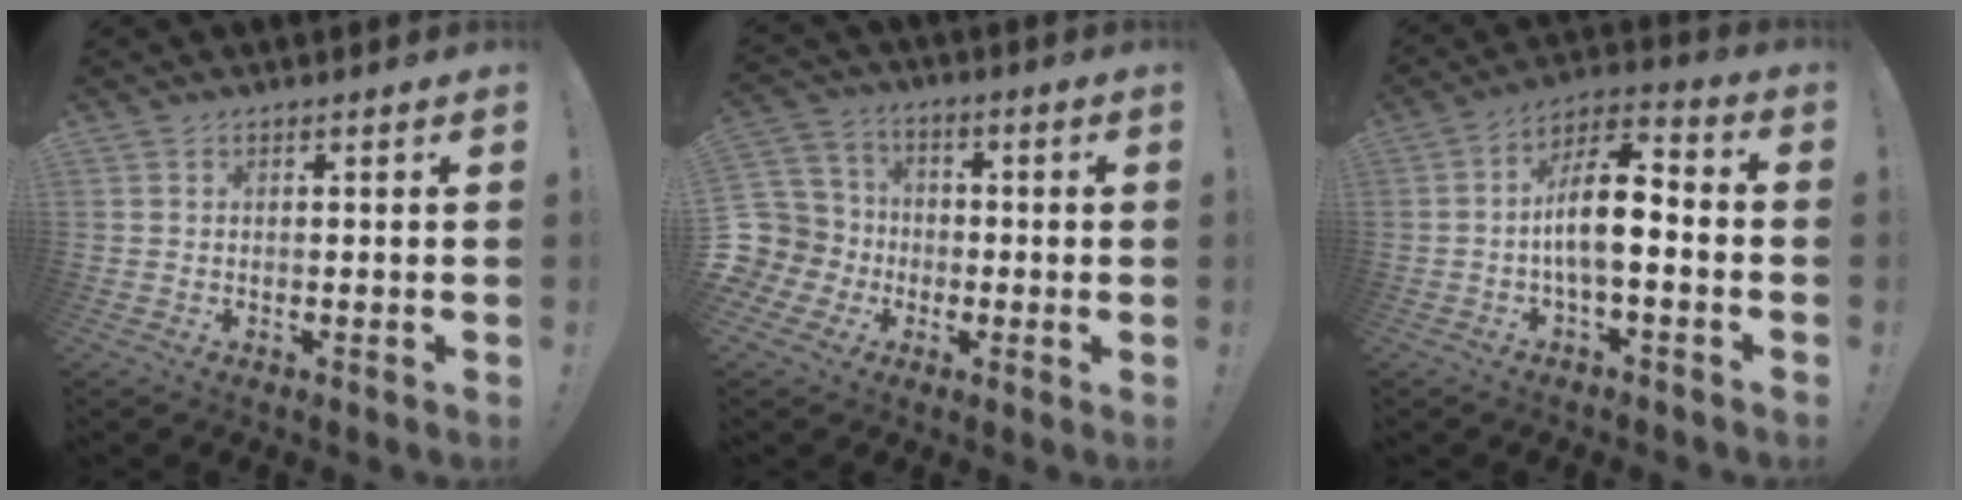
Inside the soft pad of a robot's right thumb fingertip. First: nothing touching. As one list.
[{"total": 10.1, "force": [-2.0, 9.4, 2.9], "torque": [-0.060, 0.016, -0.030]}, {"total": 12.0, "force": [-1.8, 5.1, 10.7], "torque": [-0.190, 0.011, -0.036]}]